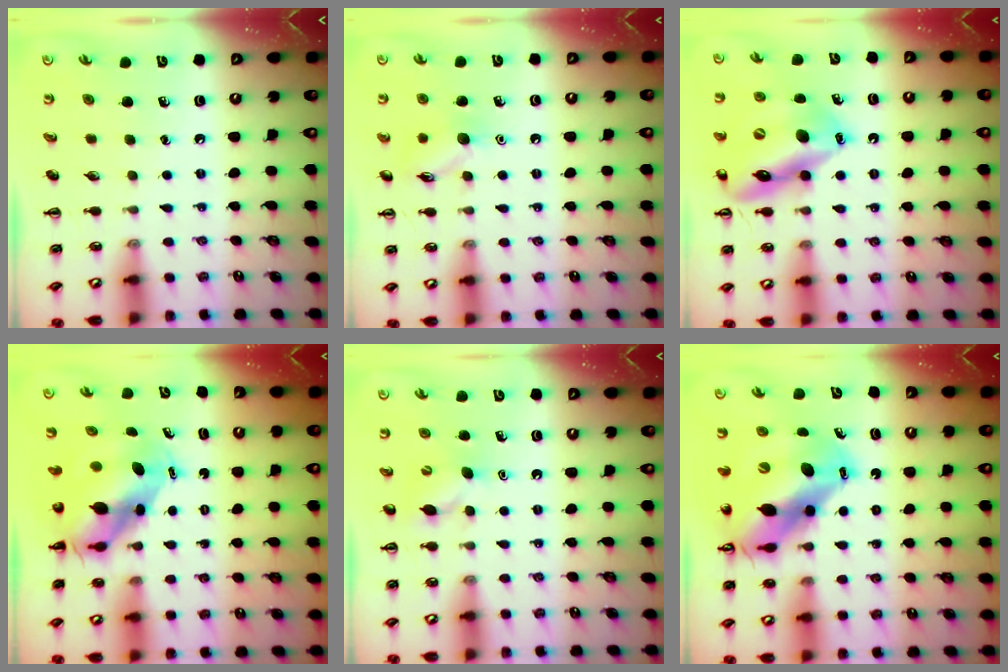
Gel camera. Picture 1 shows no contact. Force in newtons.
{"total": 8.2, "press": 8.2, "slide": 0.7}
{"total": 17.5, "press": 17.1, "slide": 3.6}
{"total": 6.4, "press": 6.2, "slide": 1.8}
{"total": 4.9, "press": 4.7, "slide": 1.3}
{"total": 15.4, "press": 14.7, "slide": 4.6}